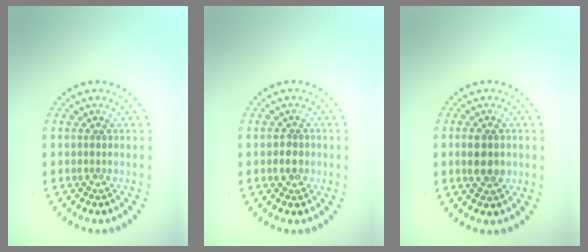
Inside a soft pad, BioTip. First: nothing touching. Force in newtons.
{"total": 1.5, "press": 1.5, "slide": 0.1}
{"total": 3.0, "press": 3.0, "slide": 0.2}